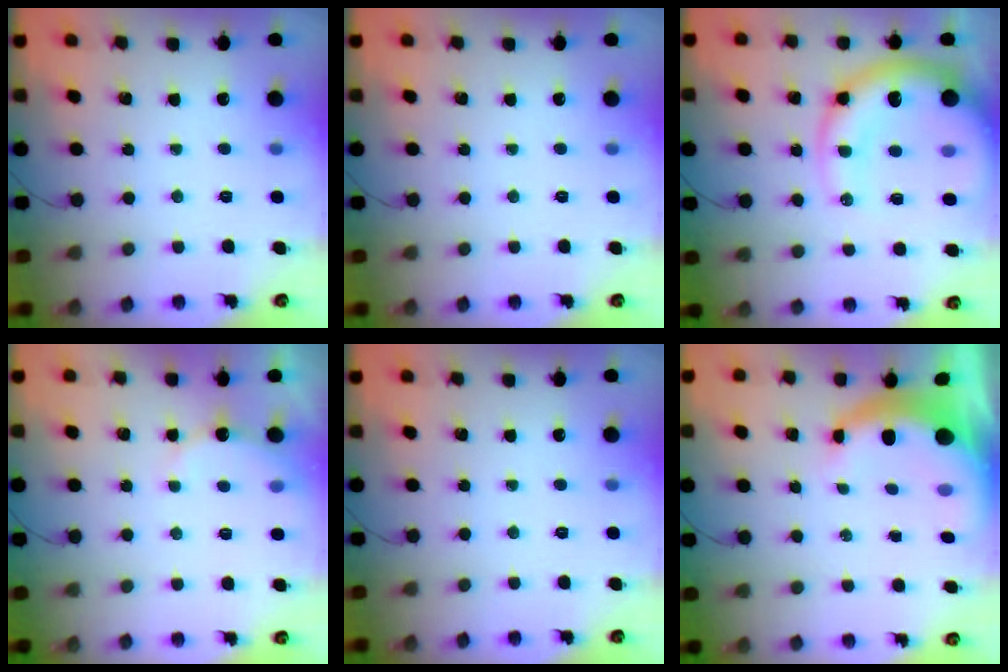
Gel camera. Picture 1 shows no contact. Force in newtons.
{"total": 0.0}
{"total": 18.7, "press": 18.2, "slide": 4.3}
{"total": 4.7, "press": 4.6, "slide": 1.1}
{"total": 0.0}
{"total": 8.1, "press": 8.0, "slide": 1.3}